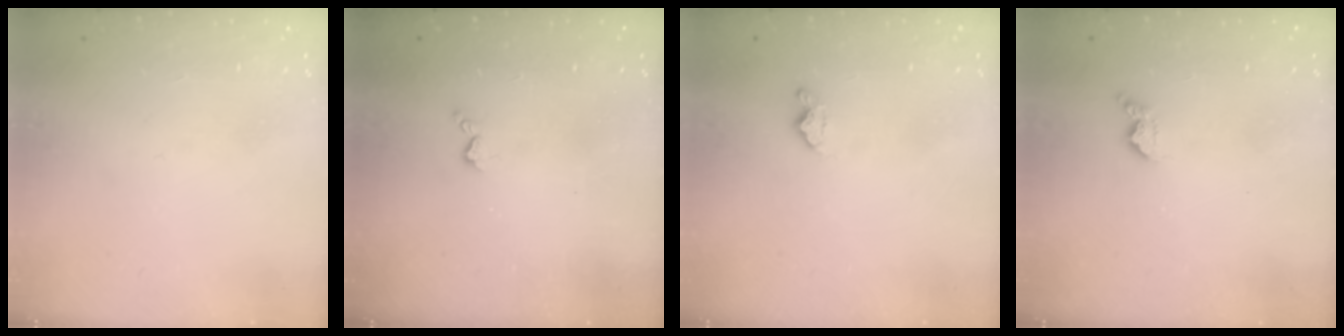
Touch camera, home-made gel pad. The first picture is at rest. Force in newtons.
{"total": 2.8, "press": 2.8, "slide": 0.5}
{"total": 4.4, "press": 4.4, "slide": 0.5}
{"total": 4.4, "press": 4.4, "slide": 0.8}